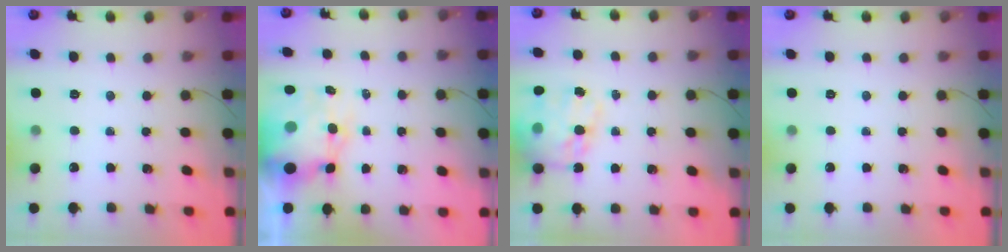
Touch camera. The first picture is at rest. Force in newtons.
{"total": 10.4, "press": 9.9, "slide": 2.9}
{"total": 17.9, "press": 17.3, "slide": 4.5}
{"total": 0.0}